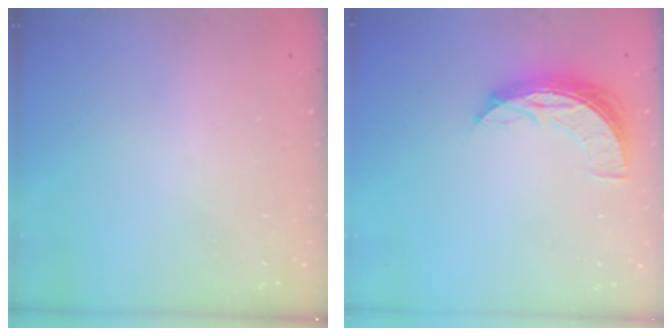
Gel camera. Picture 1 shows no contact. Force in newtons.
{"total": 7.7, "press": 7.6, "slide": 0.7}